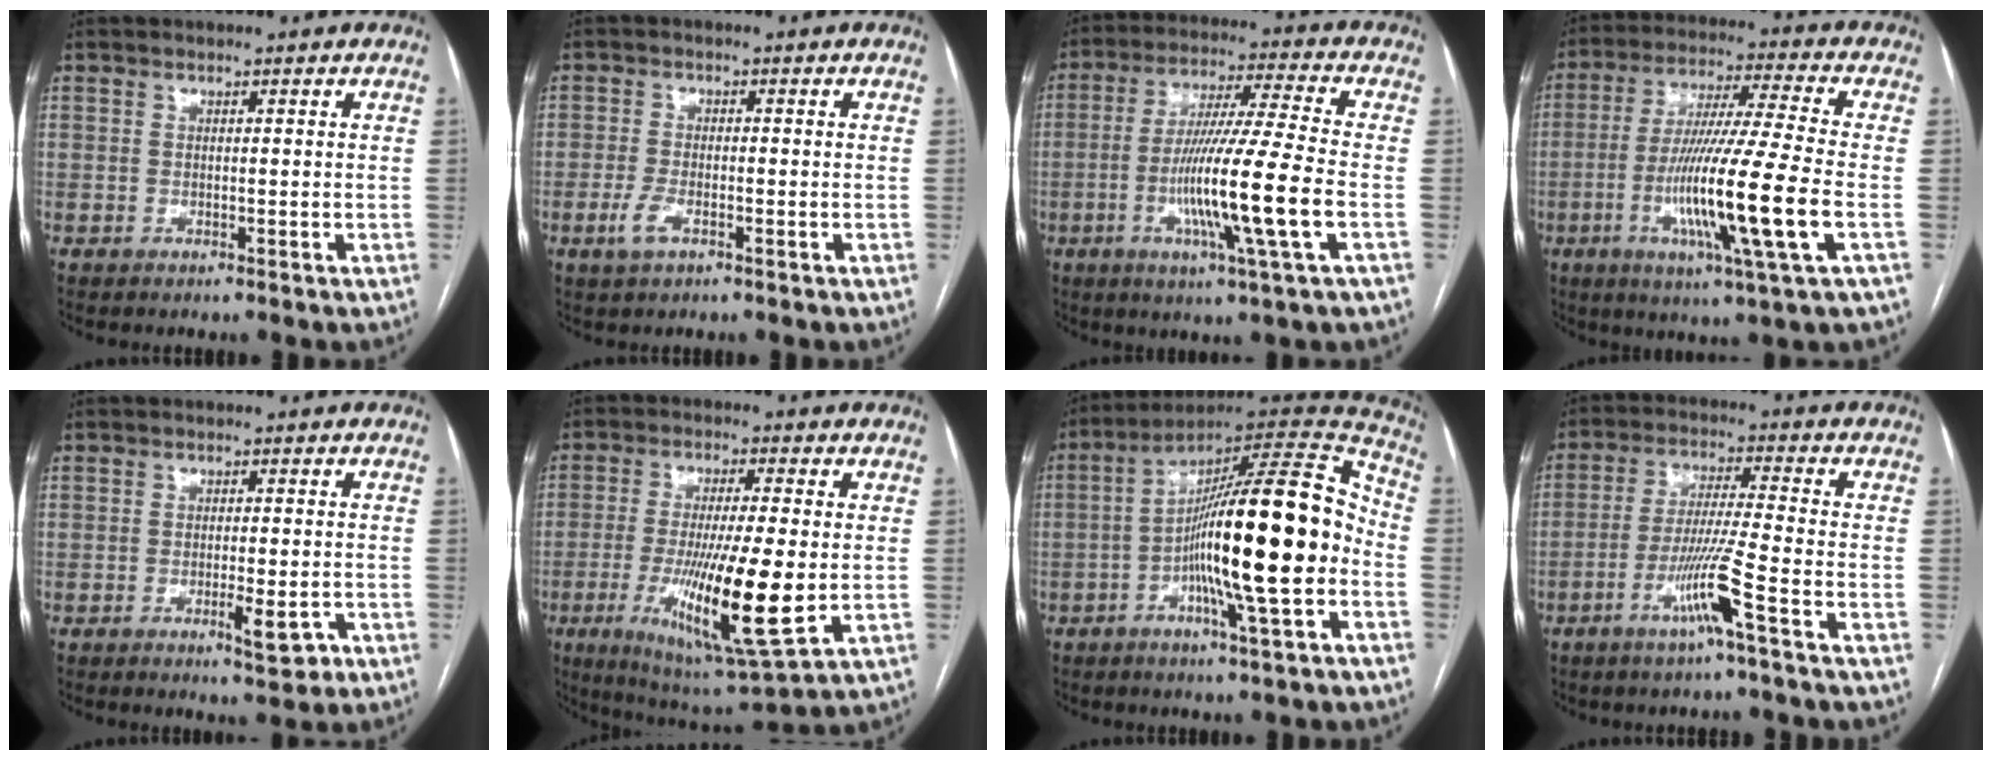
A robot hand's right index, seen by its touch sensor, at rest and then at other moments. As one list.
[{"total": 3.2, "force": [-1.5, 1.2, 2.5], "torque": [-0.060, -0.002, -0.028]}, {"total": 15.5, "force": [-3.9, -1.2, 14.9], "torque": [-0.283, -0.014, -0.076]}, {"total": 17.4, "force": [-4.4, -0.9, 16.8], "torque": [-0.321, -0.021, -0.085]}, {"total": 3.9, "force": [-1.8, 0.8, 3.4], "torque": [-0.051, -0.003, -0.021]}, {"total": 17.1, "force": [-3.4, 1.6, 16.7], "torque": [-0.305, -0.039, -0.049]}, {"total": 22.0, "force": [-4.0, 1.6, 21.6], "torque": [-0.332, 0.019, -0.065]}, {"total": 8.8, "force": [-4.3, -1.5, 7.5], "torque": [-0.147, -0.011, -0.085]}]